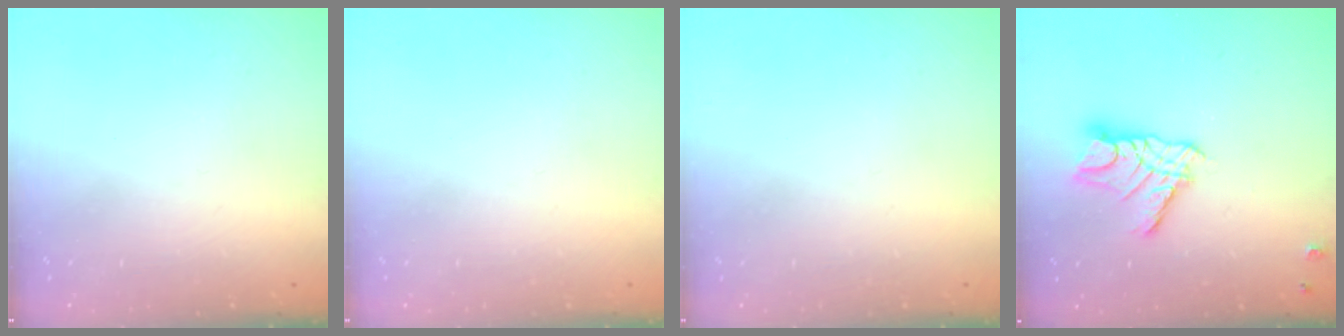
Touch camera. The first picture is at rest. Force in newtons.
{"total": 0.0}
{"total": 0.0}
{"total": 10.3, "press": 10.3, "slide": 0.6}